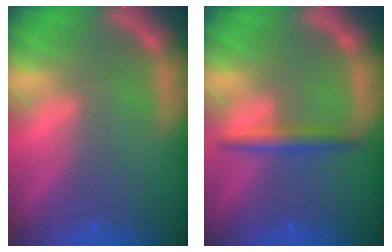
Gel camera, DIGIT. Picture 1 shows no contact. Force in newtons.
{"total": 2.5}